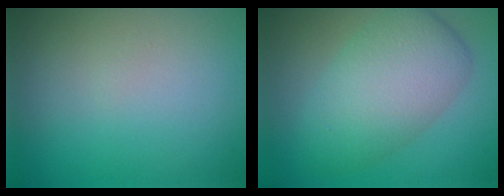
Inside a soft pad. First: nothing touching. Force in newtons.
{"total": 6.4, "press": 6.4, "slide": 0.4}